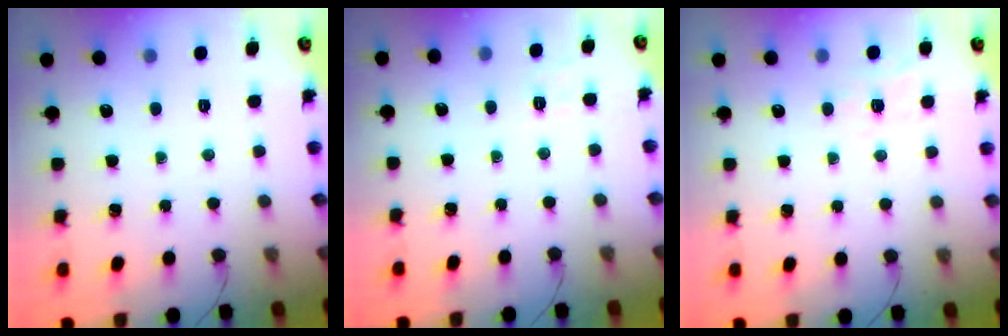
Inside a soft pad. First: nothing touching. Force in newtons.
{"total": 1.9, "press": 1.0, "slide": 1.6}
{"total": 6.3, "press": 6.1, "slide": 1.5}